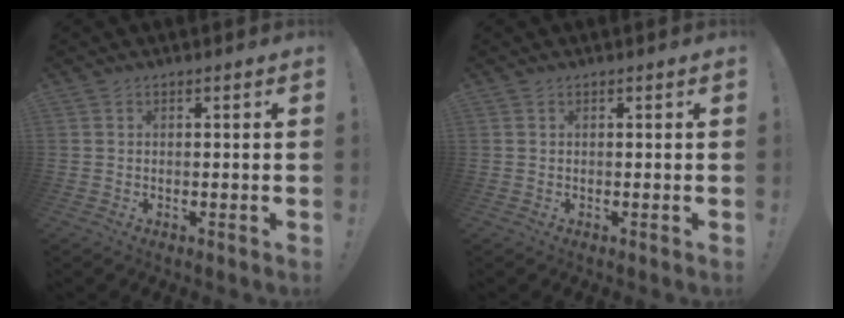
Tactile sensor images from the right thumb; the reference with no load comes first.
{"total": 0.0}